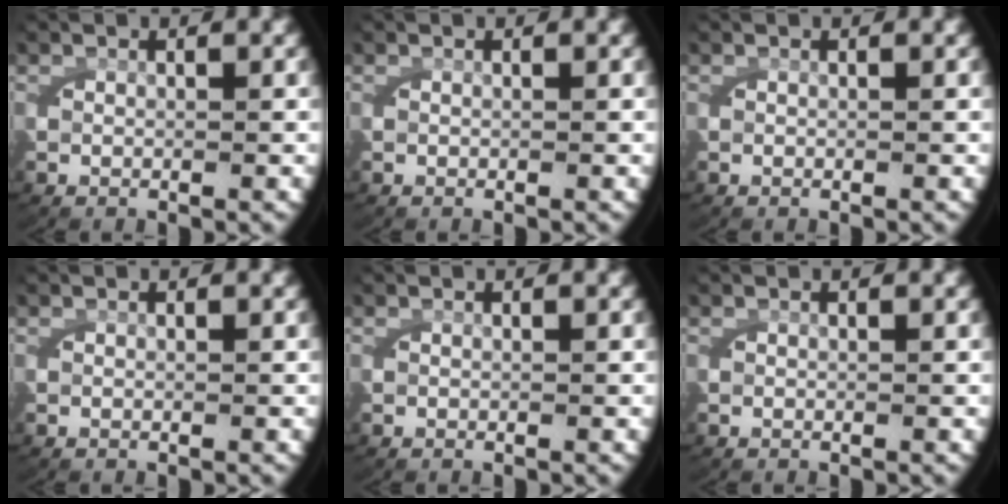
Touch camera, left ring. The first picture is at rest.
{"total": 0.0}
{"total": 0.0}
{"total": 0.0}
{"total": 0.0}
{"total": 0.0}